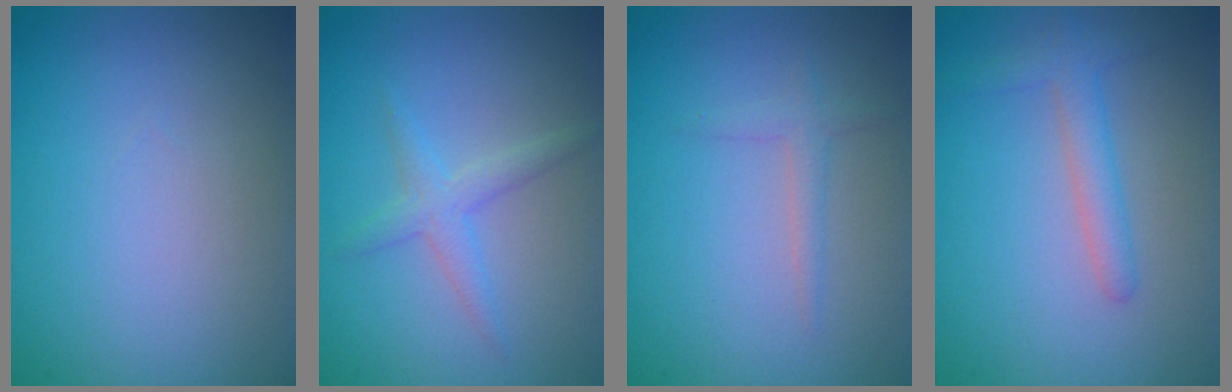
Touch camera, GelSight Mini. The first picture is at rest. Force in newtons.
{"total": 2.0, "press": 2.0, "slide": 0.1}
{"total": 1.3, "press": 1.3, "slide": 0.1}
{"total": 2.4, "press": 2.4, "slide": 0.2}